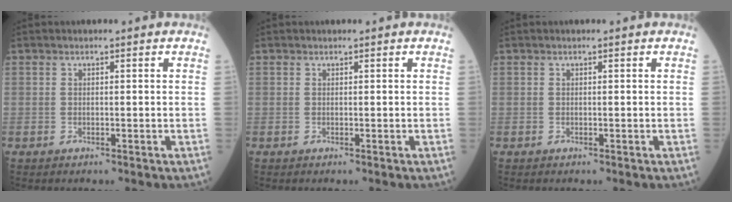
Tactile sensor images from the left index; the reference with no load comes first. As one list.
[{"total": 0.0}, {"total": 0.0}]